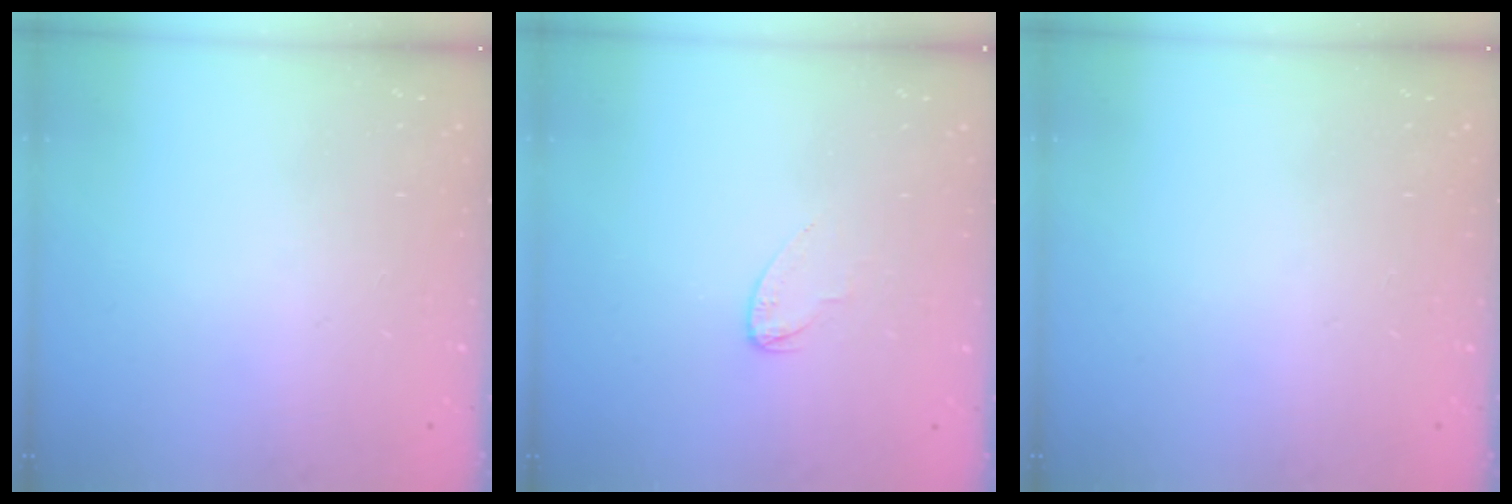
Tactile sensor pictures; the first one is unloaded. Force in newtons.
{"total": 2.1, "press": 2.1, "slide": 0.2}
{"total": 0.0}